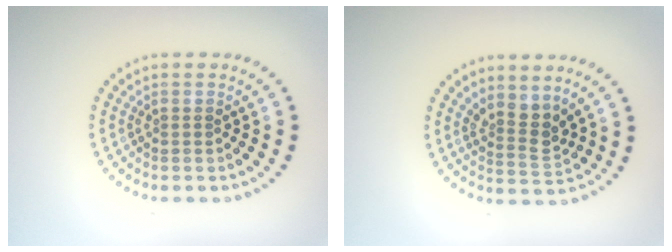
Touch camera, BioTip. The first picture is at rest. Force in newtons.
{"total": 2.6, "press": 1.9, "slide": 1.7}